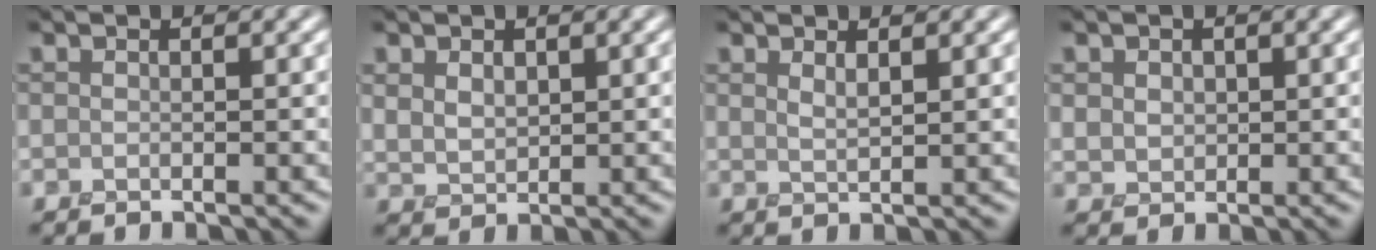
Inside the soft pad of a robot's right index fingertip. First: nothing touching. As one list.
[{"total": 2.3, "force": [0.8, 1.6, 1.5], "torque": [-0.034, -0.006, 0.023]}, {"total": 1.2, "force": [1.1, 0.0, 0.6], "torque": [-0.016, -0.004, 0.023]}, {"total": 2.2, "force": [0.6, 1.8, 1.0], "torque": [-0.033, 0.000, 0.014]}]